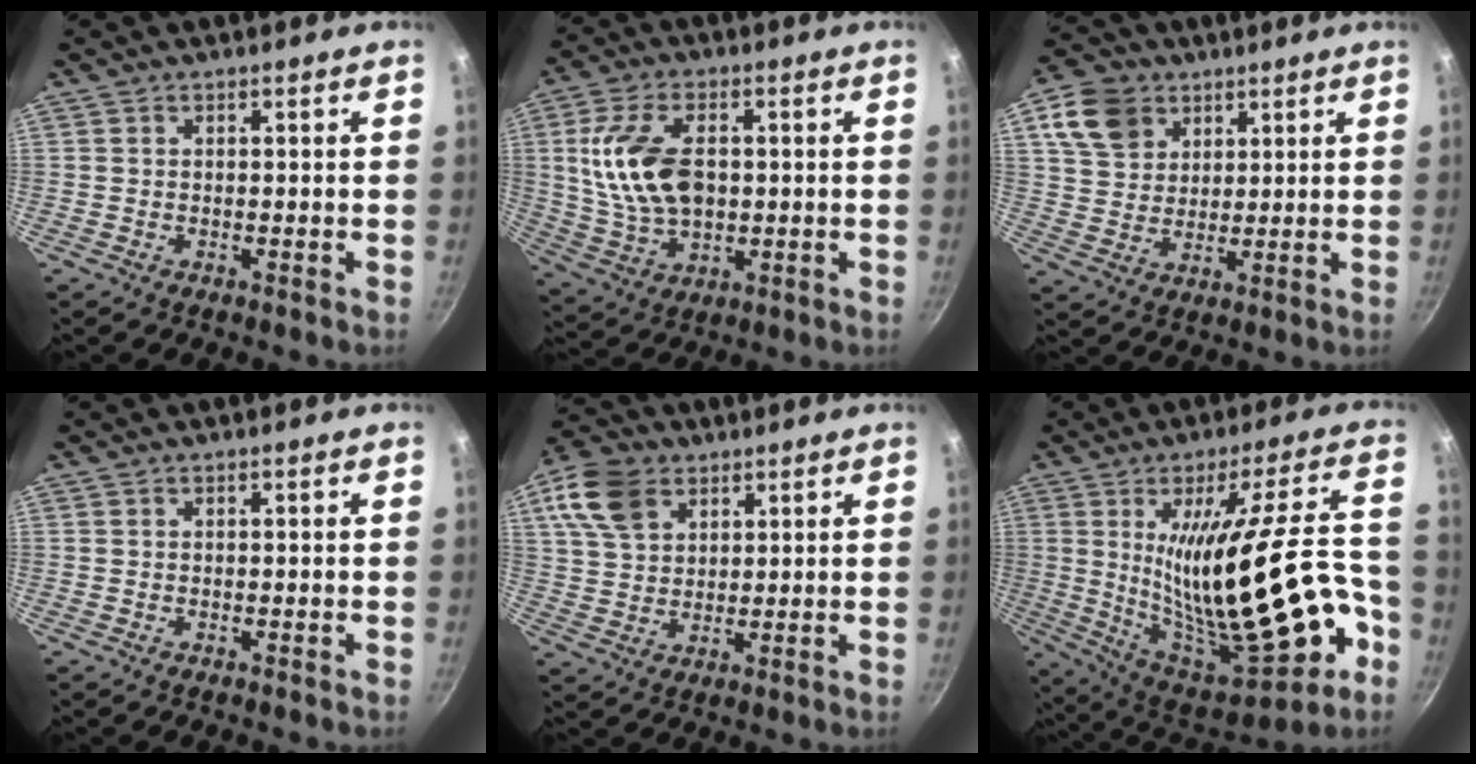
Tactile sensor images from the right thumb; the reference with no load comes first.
{"total": 14.8, "force": [1.5, 9.1, 11.6], "torque": [-0.206, -0.001, 0.034]}
{"total": 10.6, "force": [5.2, 8.1, 4.6], "torque": [-0.058, -0.003, 0.094]}
{"total": 0.0}
{"total": 11.2, "force": [5.3, 7.6, 6.3], "torque": [-0.105, -0.002, 0.096]}
{"total": 29.2, "force": [-5.0, 10.3, 26.8], "torque": [-0.394, 0.011, -0.035]}